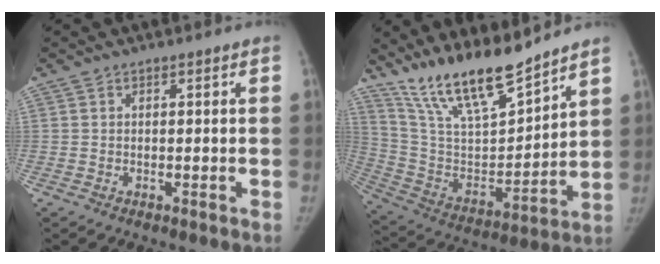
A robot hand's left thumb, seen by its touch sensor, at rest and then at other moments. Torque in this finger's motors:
{"motor_torque": [1.11, -0.91, 1.40, -1.37, 0.09]}